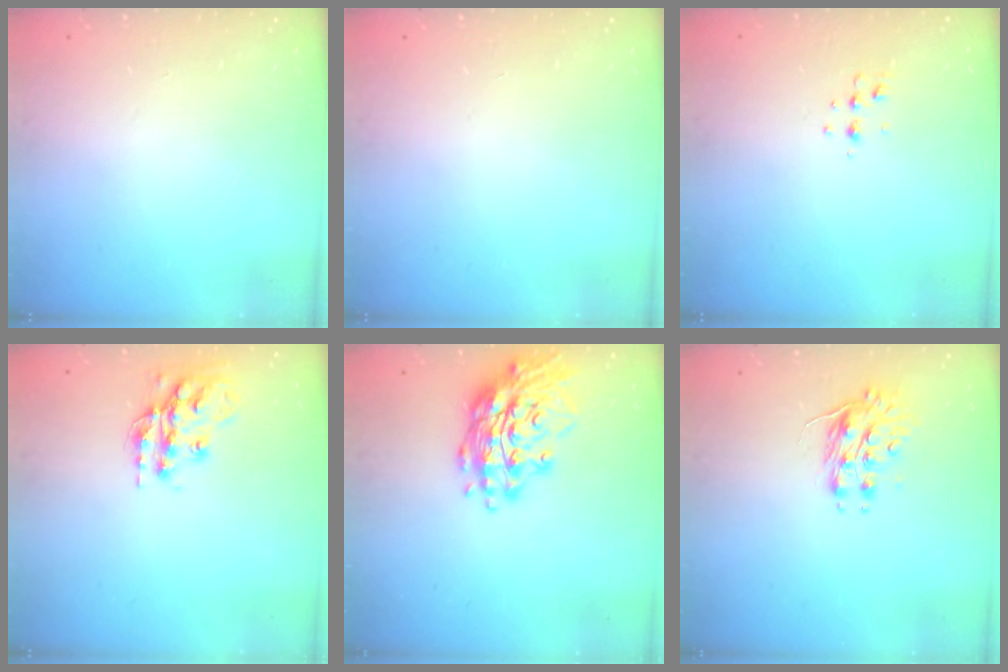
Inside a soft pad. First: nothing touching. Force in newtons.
{"total": 0.0}
{"total": 3.8, "press": 3.6, "slide": 1.3}
{"total": 15.4, "press": 15.4, "slide": 1.0}
{"total": 16.9, "press": 16.6, "slide": 3.1}
{"total": 8.0, "press": 8.0, "slide": 0.4}